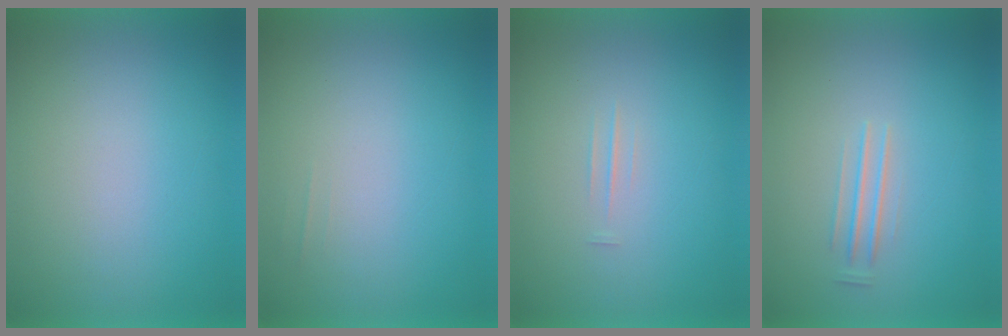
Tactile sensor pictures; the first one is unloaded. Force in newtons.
{"total": 2.1}
{"total": 1.3}
{"total": 1.6}